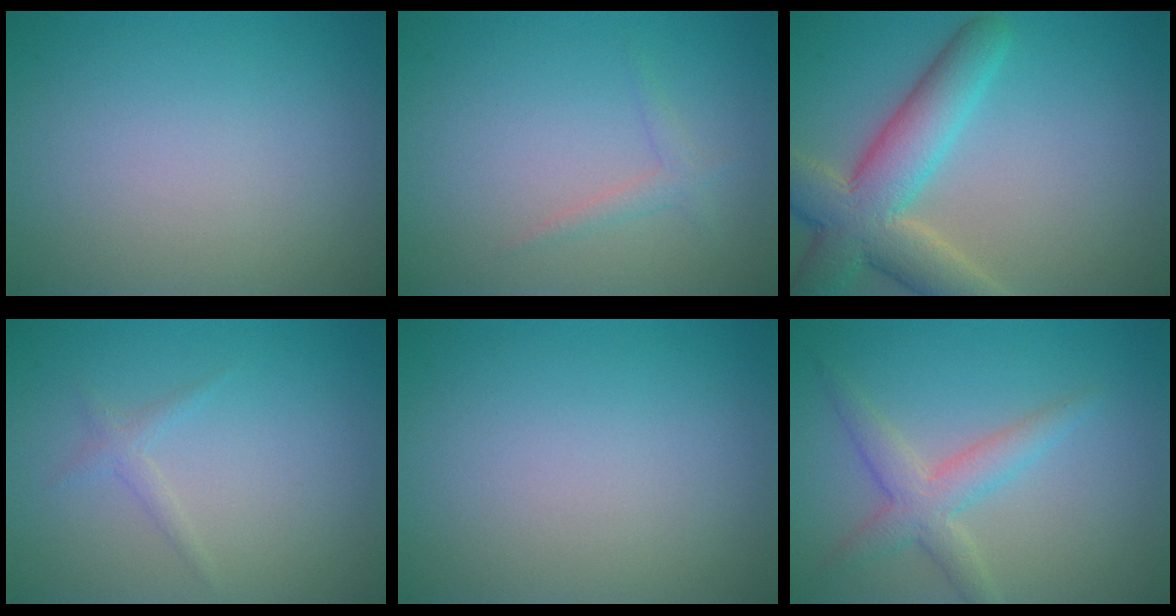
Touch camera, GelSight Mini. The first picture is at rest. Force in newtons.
{"total": 1.2, "press": 1.2, "slide": 0.0}
{"total": 7.8, "press": 7.8, "slide": 0.5}
{"total": 1.0, "press": 1.0, "slide": 0.1}
{"total": 0.0}
{"total": 3.4, "press": 3.4, "slide": 0.0}